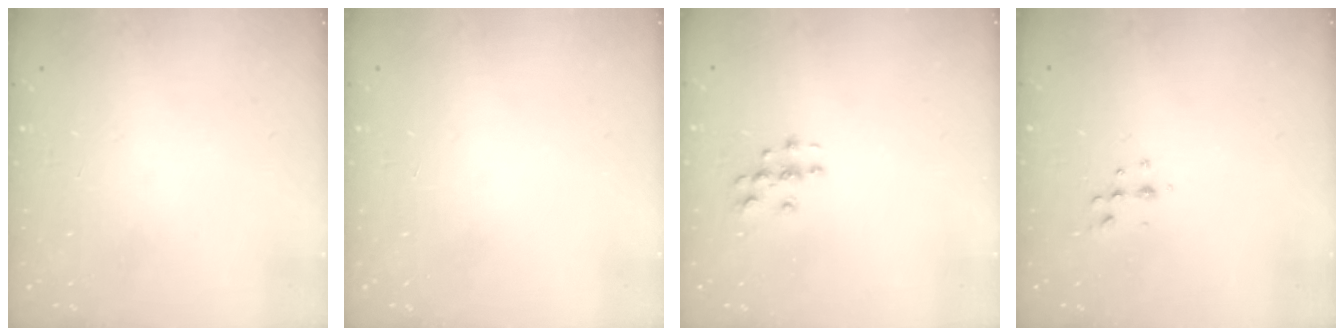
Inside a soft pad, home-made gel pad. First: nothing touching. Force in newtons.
{"total": 0.0}
{"total": 4.3, "press": 4.3, "slide": 0.6}
{"total": 4.9, "press": 4.8, "slide": 1.0}